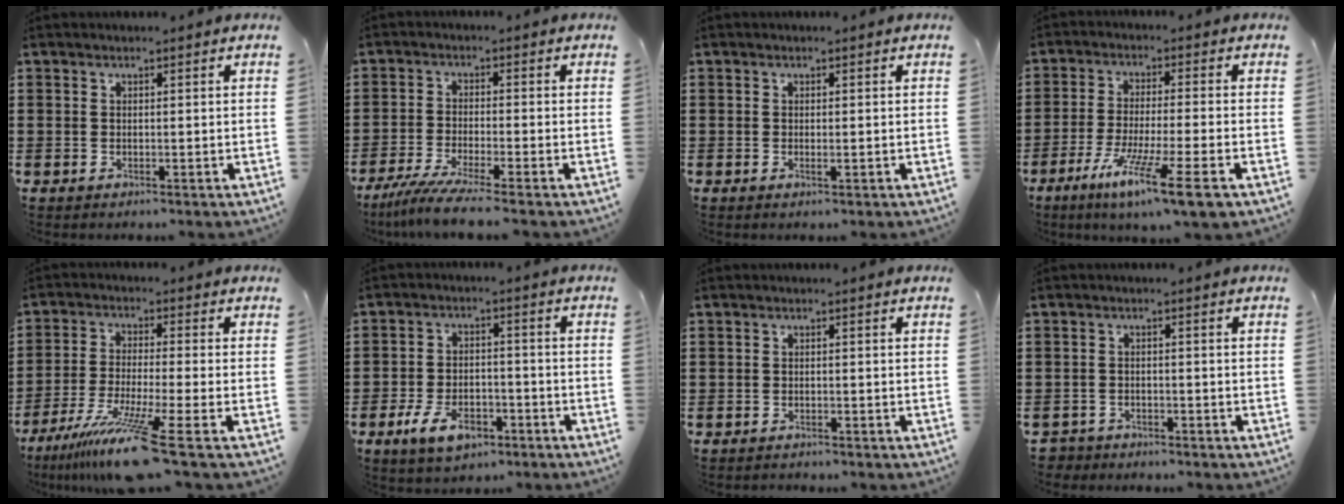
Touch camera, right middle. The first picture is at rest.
{"total": 4.9, "force": [-4.1, -0.3, 2.6], "torque": [-0.063, -0.020, -0.082]}
{"total": 0.6, "force": [-0.1, 0.1, 0.6], "torque": [-0.011, -0.003, -0.001]}
{"total": 10.0, "force": [-6.3, 0.3, 7.8], "torque": [-0.151, -0.011, -0.120]}
{"total": 10.6, "force": [-7.3, -0.8, 7.7], "torque": [-0.151, -0.018, -0.144]}
{"total": 6.4, "force": [-3.8, 3.0, 4.2], "torque": [-0.087, 0.007, -0.072]}
{"total": 0.7, "force": [-0.7, 0.2, -0.1], "torque": [0.000, 0.002, -0.016]}
{"total": 2.0, "force": [-1.9, 0.5, -0.2], "torque": [-0.003, -0.001, -0.044]}